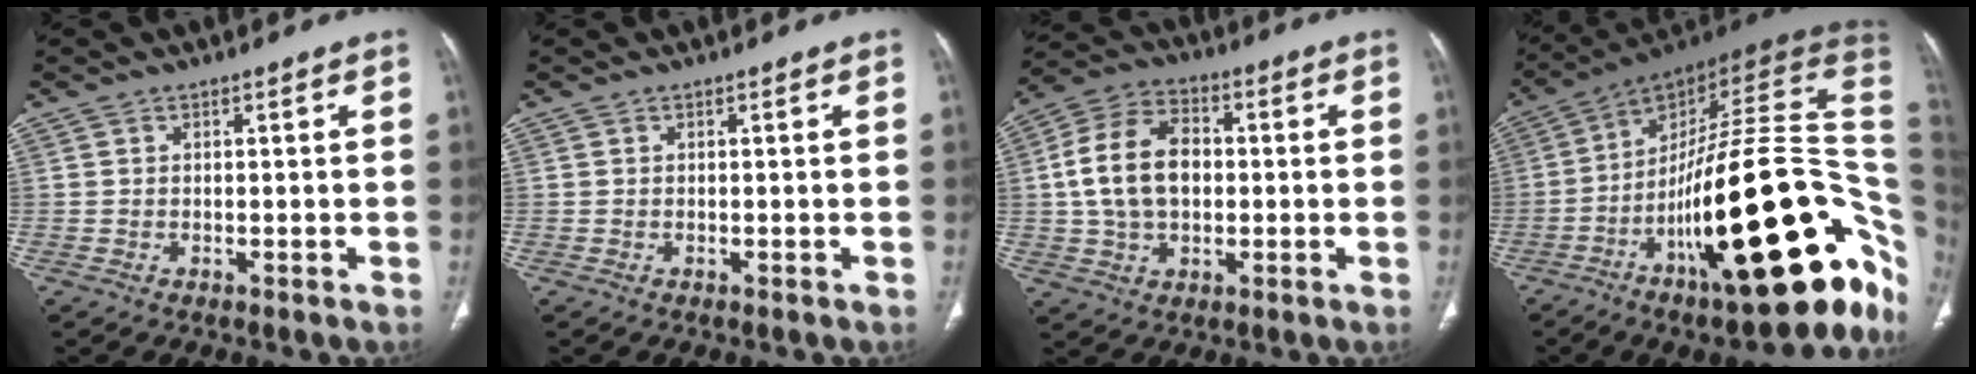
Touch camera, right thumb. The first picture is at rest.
{"total": 0.0}
{"total": 13.8, "force": [0.6, 9.4, 10.1], "torque": [-0.179, 0.022, 0.007]}
{"total": 39.0, "force": [-9.1, 12.3, 35.9], "torque": [-0.440, 0.065, -0.135]}